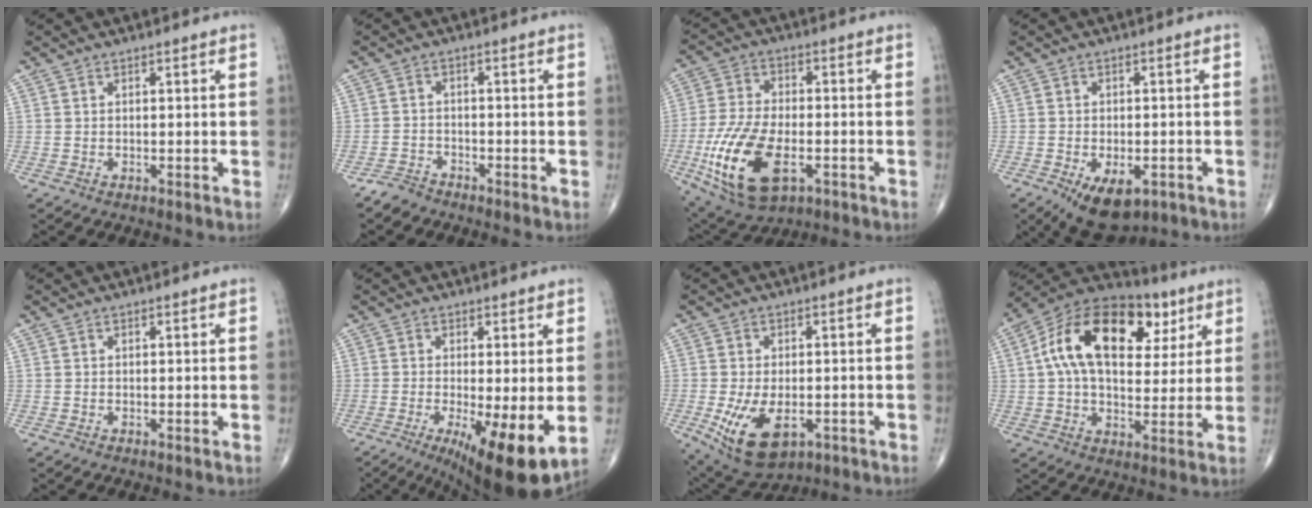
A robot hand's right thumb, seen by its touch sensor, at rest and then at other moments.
{"total": 2.8, "force": [-2.6, 1.1, 0.0], "torque": [-0.002, 0.006, -0.054]}
{"total": 17.6, "force": [-5.6, 9.1, 14.0], "torque": [-0.277, 0.006, -0.090]}
{"total": 9.9, "force": [-4.9, 5.4, 6.6], "torque": [-0.095, 0.005, -0.065]}
{"total": 4.1, "force": [-3.5, 1.8, 1.2], "torque": [-0.028, 0.010, -0.068]}
{"total": 12.4, "force": [-3.1, 3.1, 11.6], "torque": [-0.177, -0.027, -0.041]}
{"total": 11.5, "force": [-3.6, 6.5, 8.8], "torque": [-0.151, 0.000, -0.043]}
{"total": 22.1, "force": [7.0, 13.0, 16.4], "torque": [-0.253, 0.015, 0.104]}